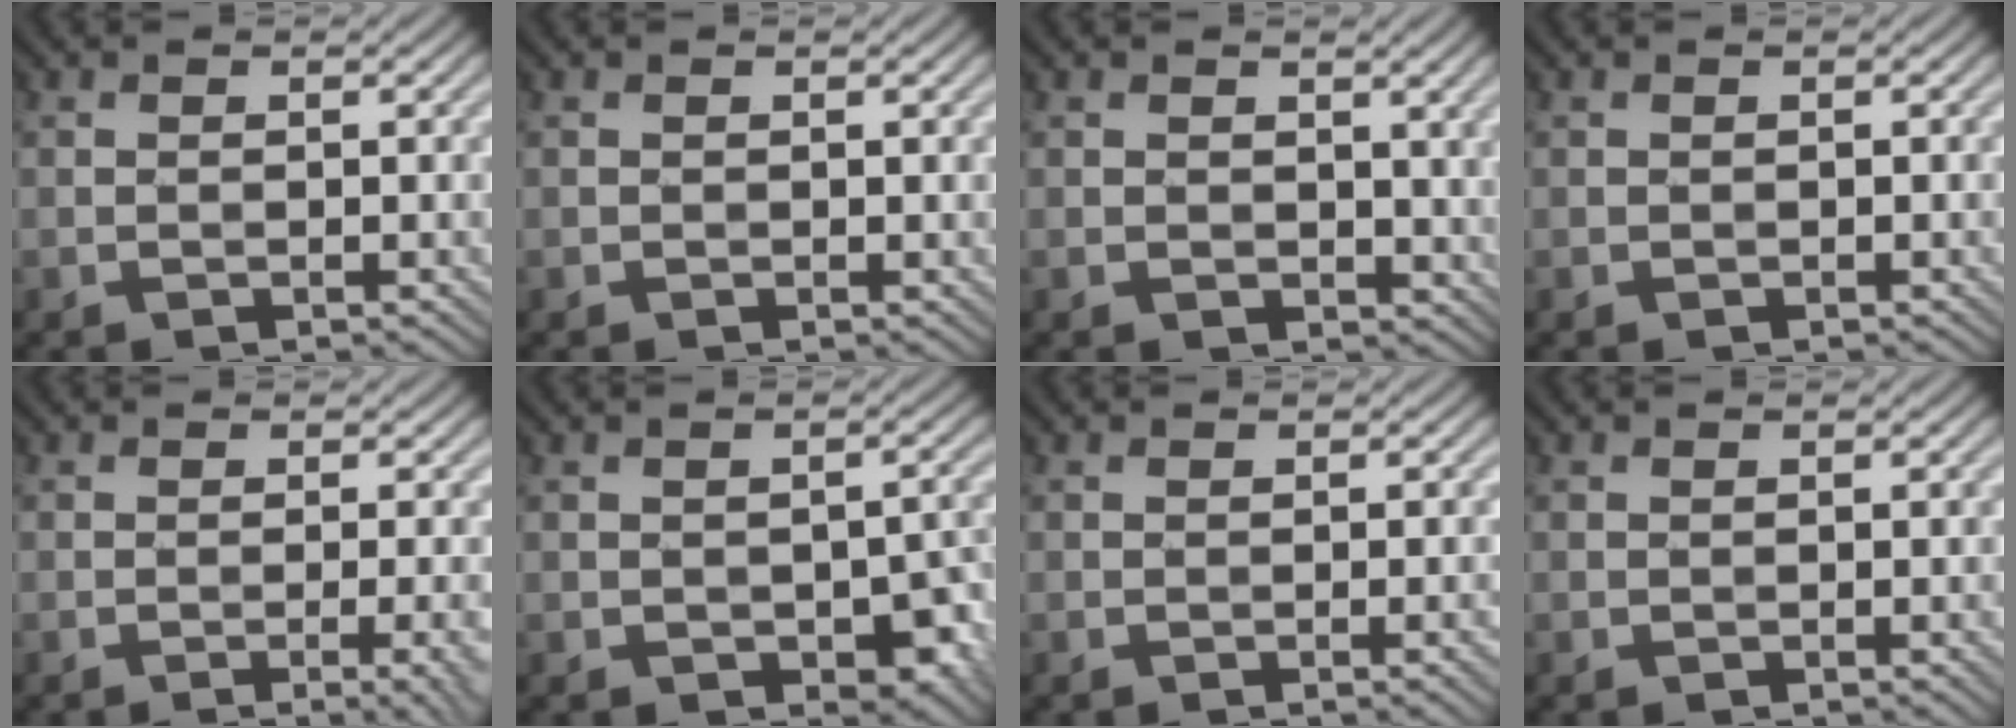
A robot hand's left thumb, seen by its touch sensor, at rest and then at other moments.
{"total": 0.0}
{"total": 2.4, "force": [1.0, 1.7, 1.3], "torque": [-0.026, -0.003, 0.018]}
{"total": 0.0}
{"total": 3.8, "force": [-1.3, 0.8, 3.5], "torque": [-0.042, 0.005, -0.021]}
{"total": 5.1, "force": [-1.9, 2.9, 3.8], "torque": [-0.046, -0.007, -0.023]}
{"total": 2.3, "force": [-0.6, 0.4, 2.2], "torque": [-0.029, 0.002, -0.011]}
{"total": 0.7, "force": [-0.2, 0.1, 0.7], "torque": [-0.010, -0.002, -0.003]}